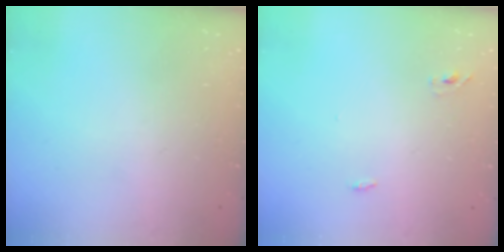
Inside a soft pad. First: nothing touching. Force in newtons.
{"total": 2.9, "press": 2.7, "slide": 1.0}